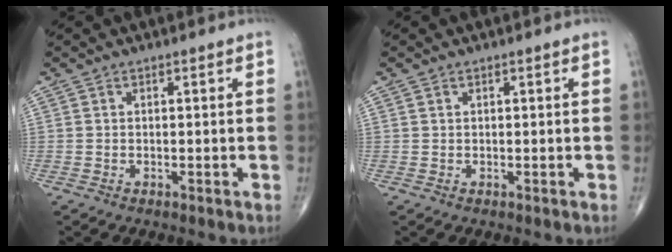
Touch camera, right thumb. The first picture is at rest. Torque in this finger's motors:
{"motor_torque": [-0.40, 0.20, -0.20, 0.09, -0.06]}